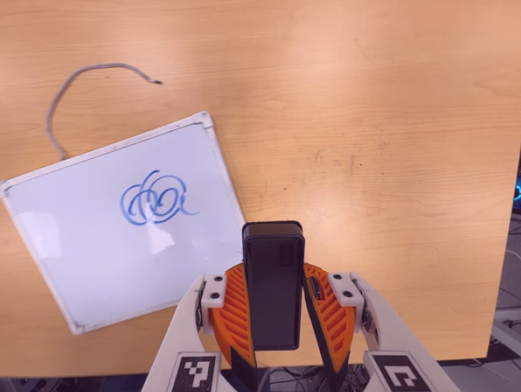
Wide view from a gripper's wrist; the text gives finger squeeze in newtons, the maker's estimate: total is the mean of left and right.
{"total": 6.7, "left": 6.3, "right": 7.1}